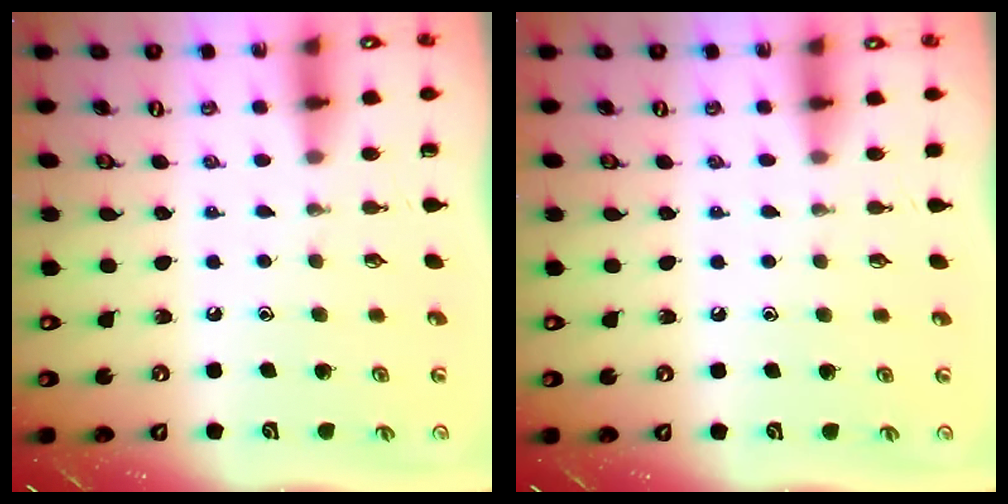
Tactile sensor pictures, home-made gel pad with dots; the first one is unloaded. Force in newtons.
{"total": 2.4, "press": 2.4, "slide": 0.4}